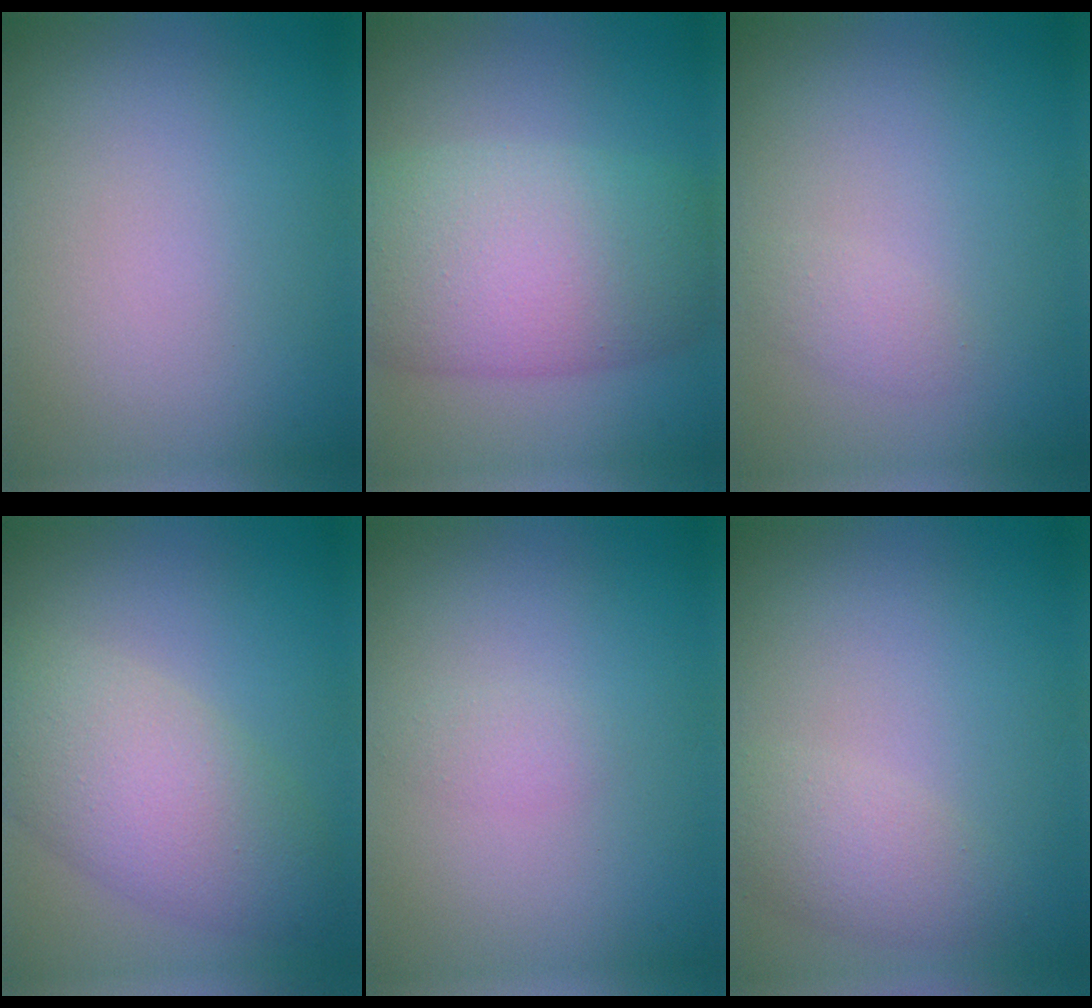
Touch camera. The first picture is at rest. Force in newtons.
{"total": 9.7, "press": 9.7, "slide": 0.7}
{"total": 1.1, "press": 1.1, "slide": 0.0}
{"total": 6.3, "press": 6.3, "slide": 0.4}
{"total": 0.8, "press": 0.8, "slide": 0.1}
{"total": 2.5, "press": 2.5, "slide": 0.1}